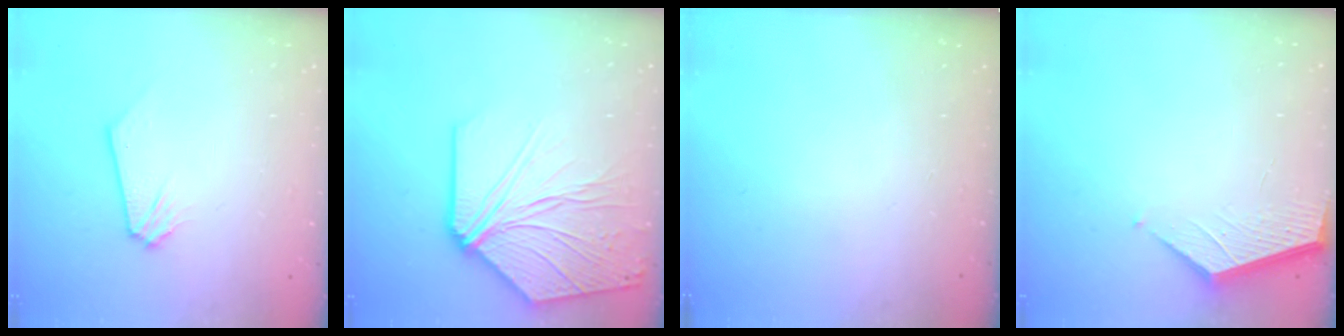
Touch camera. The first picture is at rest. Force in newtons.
{"total": 16.1, "press": 15.9, "slide": 2.9}
{"total": 0.0}
{"total": 2.1, "press": 2.1, "slide": 0.2}